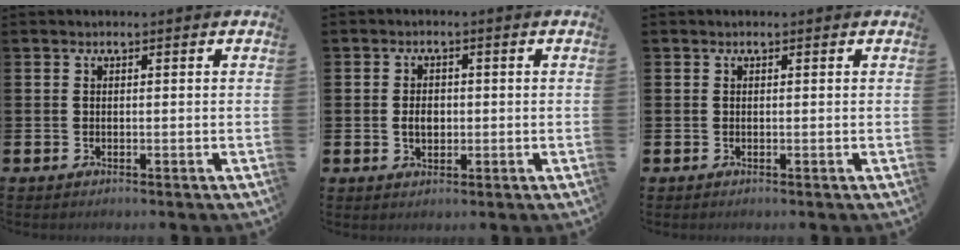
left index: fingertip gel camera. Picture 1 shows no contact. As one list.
[{"total": 2.7, "force": [-0.1, 1.9, 1.9], "torque": [-0.011, -0.004, -0.010]}, {"total": 0.0}]